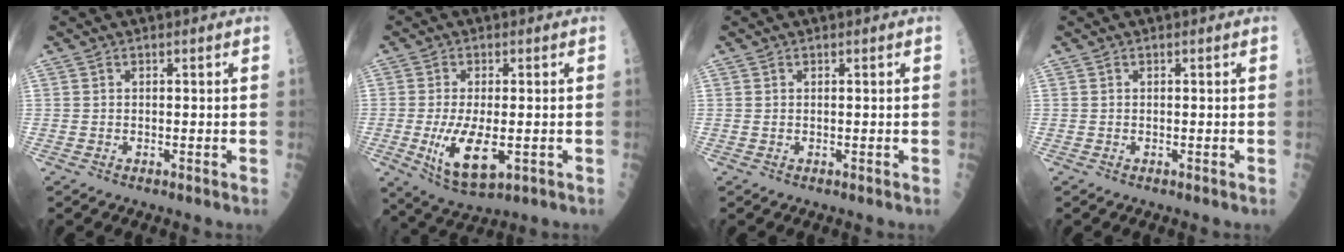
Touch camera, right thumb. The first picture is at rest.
{"total": 10.1, "force": [-2.1, 4.1, 8.9], "torque": [-0.163, -0.021, -0.028]}
{"total": 0.0}
{"total": 0.0}